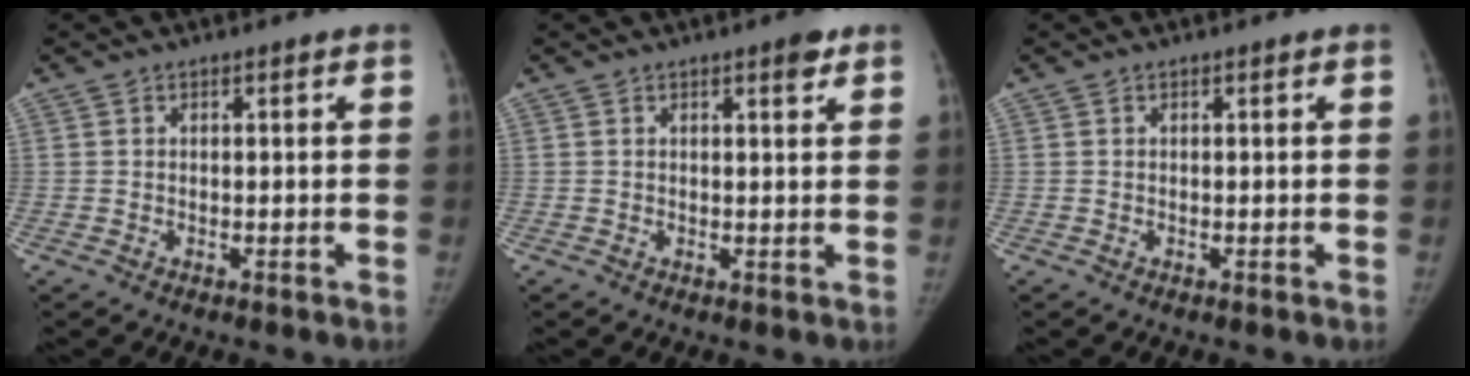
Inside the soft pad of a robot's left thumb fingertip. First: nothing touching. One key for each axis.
{"total": 2.5, "fx": 1.6, "fy": 0.7, "fz": 1.8, "tx": -0.020, "ty": -0.008, "tz": 0.019}
{"total": 0.0}